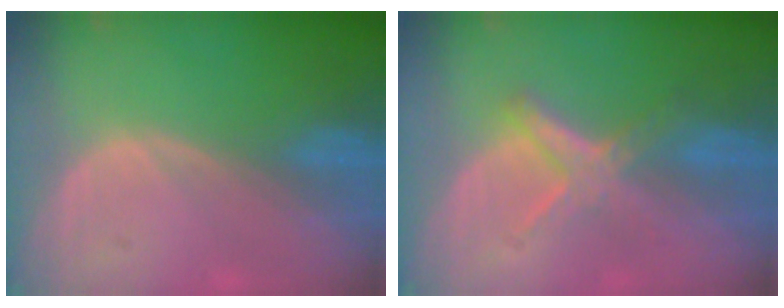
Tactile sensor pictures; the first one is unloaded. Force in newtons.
{"total": 5.8, "press": 5.5, "slide": 1.8}